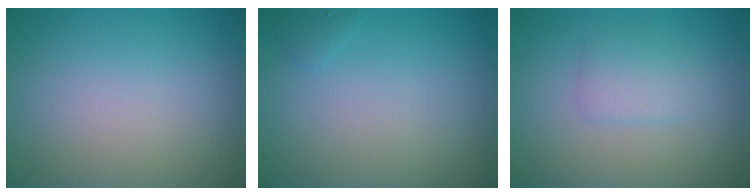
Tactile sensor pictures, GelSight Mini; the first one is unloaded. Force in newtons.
{"total": 0.6, "press": 0.6, "slide": 0.1}
{"total": 1.9, "press": 1.9, "slide": 0.1}